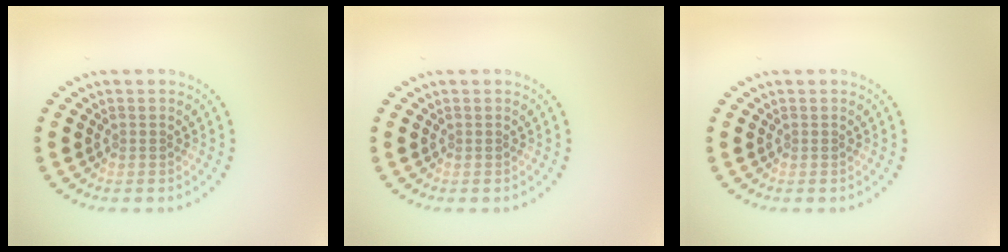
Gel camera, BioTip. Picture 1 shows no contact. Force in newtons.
{"total": 0.0}
{"total": 0.0}